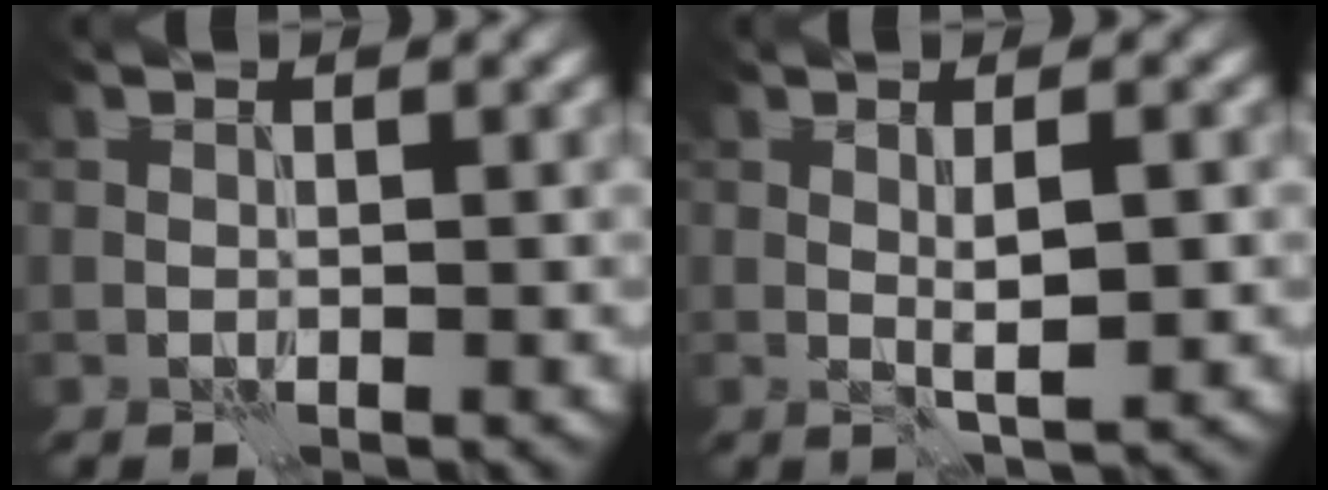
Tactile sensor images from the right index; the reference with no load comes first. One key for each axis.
{"total": 2.5, "fx": 0.2, "fy": 0.4, "fz": 2.5, "tx": -0.043, "ty": -0.002, "tz": 0.005}